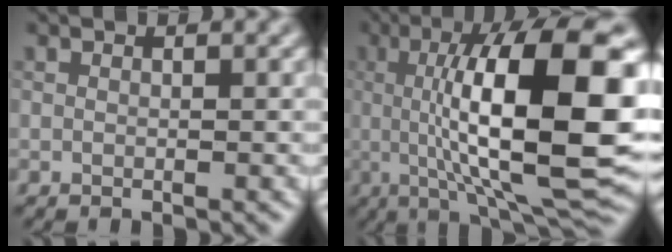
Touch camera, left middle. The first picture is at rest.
{"total": 15.0, "force": [1.0, 4.1, 14.4], "torque": [-0.207, 0.003, 0.013]}